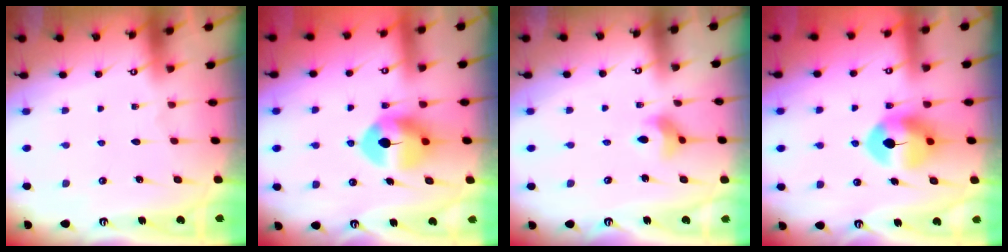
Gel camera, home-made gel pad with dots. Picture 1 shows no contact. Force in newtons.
{"total": 8.5, "press": 8.3, "slide": 1.4}
{"total": 6.7, "press": 6.5, "slide": 1.3}
{"total": 8.3, "press": 8.2, "slide": 0.8}